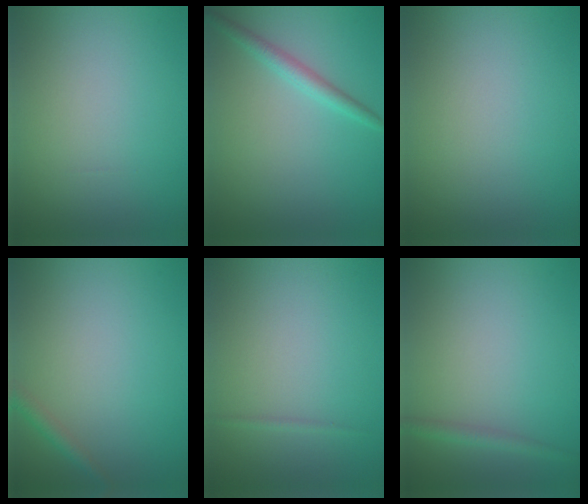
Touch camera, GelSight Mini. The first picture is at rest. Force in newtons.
{"total": 2.0, "press": 2.0, "slide": 0.1}
{"total": 0.0}
{"total": 1.3, "press": 1.3, "slide": 0.0}
{"total": 0.5, "press": 0.5, "slide": 0.0}
{"total": 1.4, "press": 1.4, "slide": 0.0}